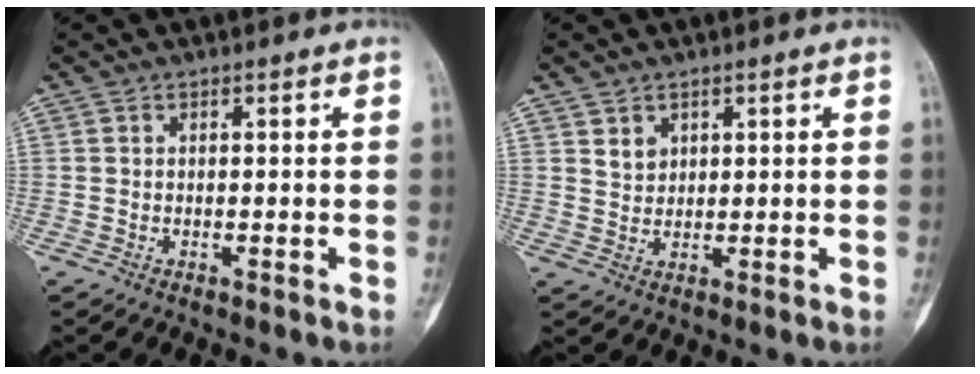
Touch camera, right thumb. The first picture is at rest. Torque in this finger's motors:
{"motor_torque": [-0.13, 0.10, -0.04, 0.03, 0.01]}